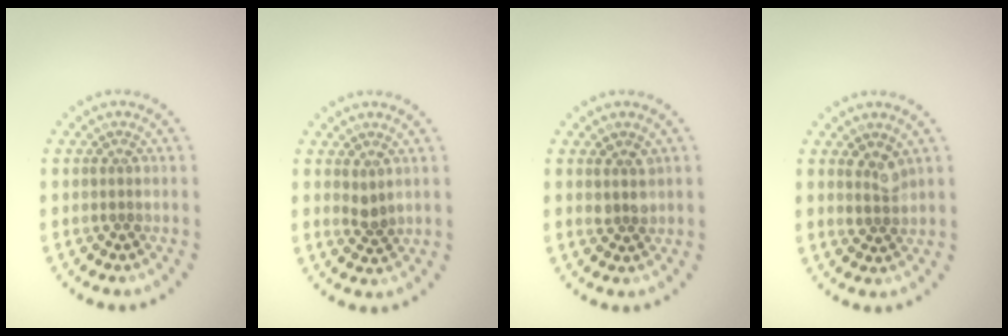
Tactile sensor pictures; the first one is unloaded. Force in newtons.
{"total": 1.2, "press": 0.9, "slide": 0.8}
{"total": 1.6, "press": 1.5, "slide": 0.6}
{"total": 1.7, "press": 1.4, "slide": 0.9}